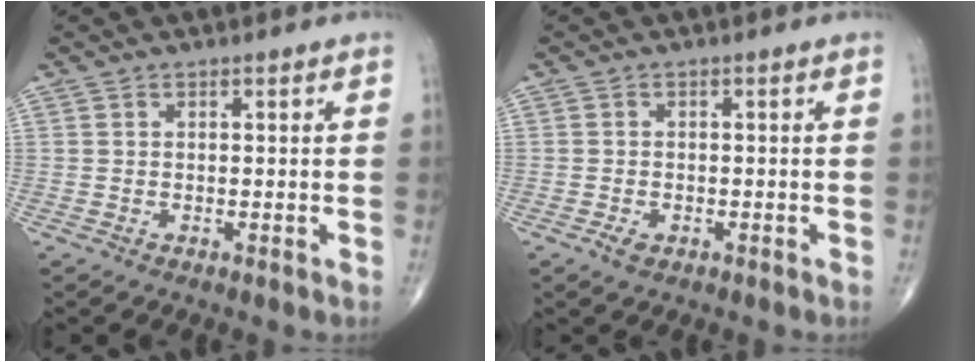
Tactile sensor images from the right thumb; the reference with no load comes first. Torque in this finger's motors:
{"motor_torque": [-0.50, -0.04, -0.04, 0.02, 0.05]}